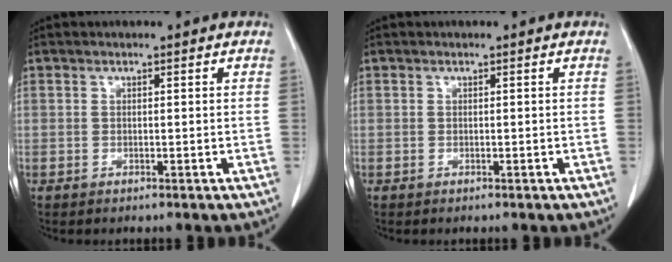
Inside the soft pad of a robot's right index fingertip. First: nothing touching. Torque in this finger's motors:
{"motor_torque": [-0.12, 0.12, 0.00, 0.00]}